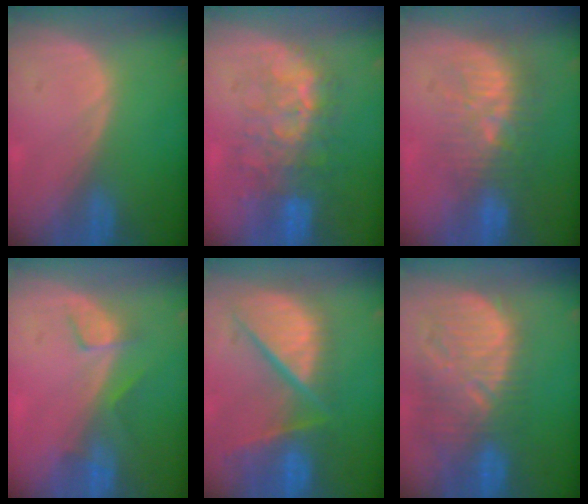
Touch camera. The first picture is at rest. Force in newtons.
{"total": 9.4, "press": 8.7, "slide": 3.4}
{"total": 9.1, "press": 8.7, "slide": 2.7}
{"total": 3.6, "press": 3.3, "slide": 1.4}
{"total": 12.3, "press": 10.1, "slide": 7.0}
{"total": 13.0, "press": 11.4, "slide": 6.2}